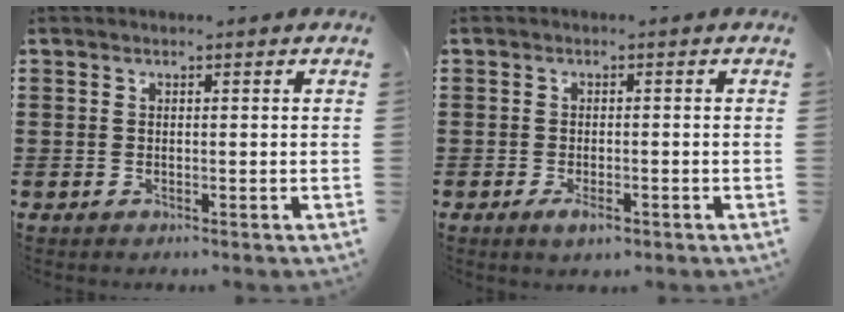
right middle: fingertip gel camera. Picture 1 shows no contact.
{"total": 2.1, "force": [-1.1, 0.7, 1.6], "torque": [-0.027, -0.002, -0.019]}